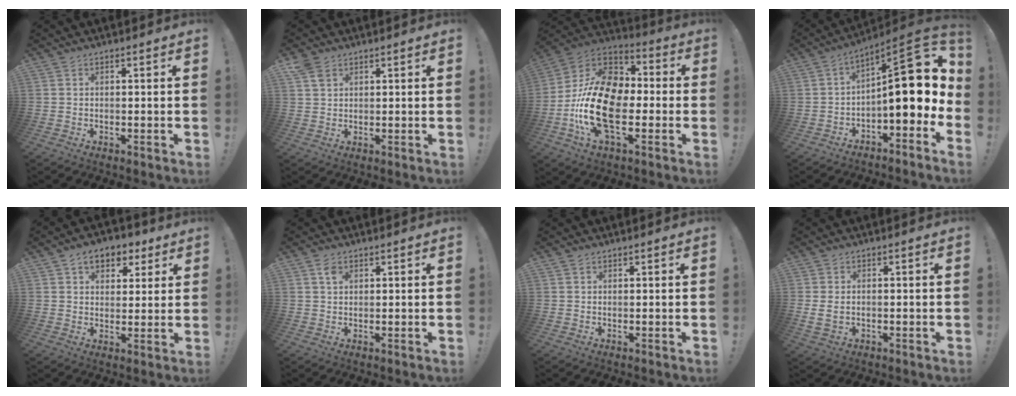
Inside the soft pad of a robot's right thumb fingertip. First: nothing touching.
{"total": 3.9, "force": [2.5, 2.4, 2.0], "torque": [-0.033, -0.010, 0.047]}
{"total": 22.8, "force": [-5.1, 13.6, 17.5], "torque": [-0.352, 0.034, -0.079]}
{"total": 18.1, "force": [1.2, 6.8, 16.8], "torque": [-0.236, -0.004, 0.027]}
{"total": 8.7, "force": [4.3, 6.1, 4.3], "torque": [-0.054, -0.015, 0.080]}
{"total": 2.9, "force": [1.5, 1.8, 1.7], "torque": [-0.027, -0.002, 0.026]}
{"total": 0.7, "force": [0.5, 0.3, 0.2], "torque": [-0.003, 0.000, 0.011]}
{"total": 3.0, "force": [0.7, 2.0, 2.1], "torque": [-0.030, 0.001, 0.013]}